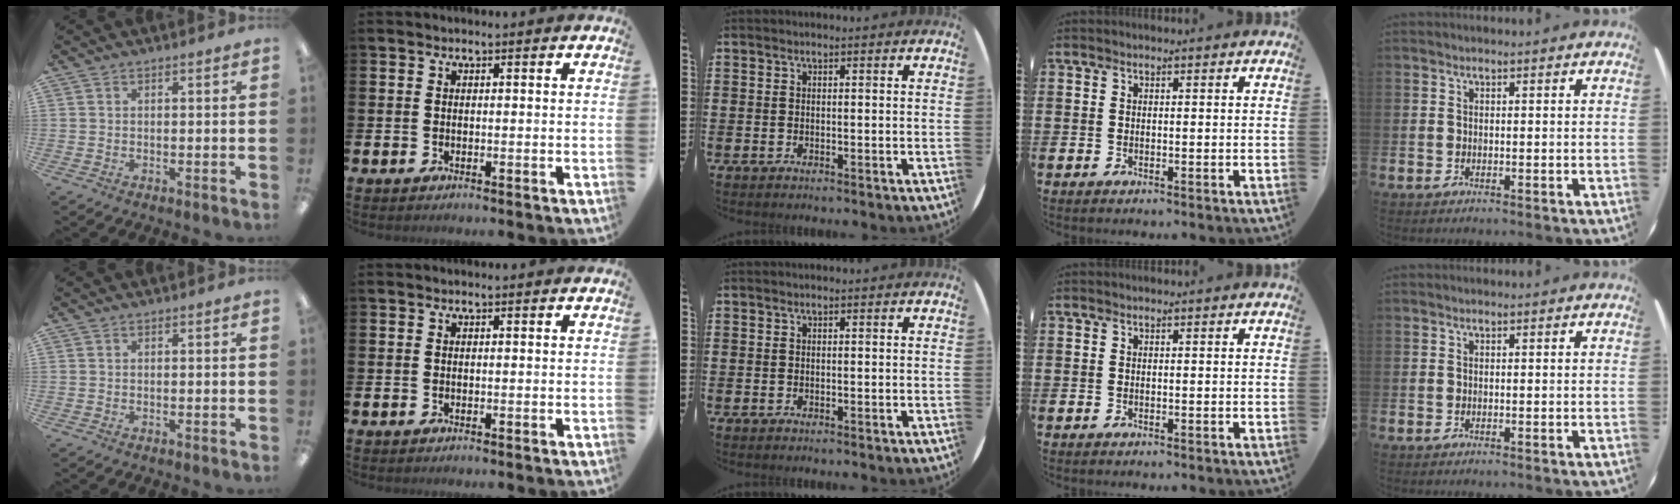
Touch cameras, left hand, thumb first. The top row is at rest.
{}